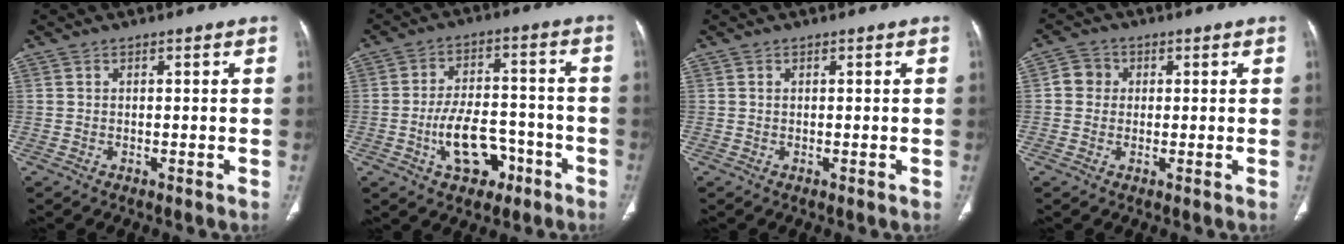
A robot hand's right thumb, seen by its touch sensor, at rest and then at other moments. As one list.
[{"total": 11.0, "force": [-5.2, 6.7, 7.0], "torque": [-0.089, 0.053, -0.073]}, {"total": 0.0}, {"total": 3.7, "force": [0.4, 3.5, 1.3], "torque": [-0.005, 0.007, 0.002]}]